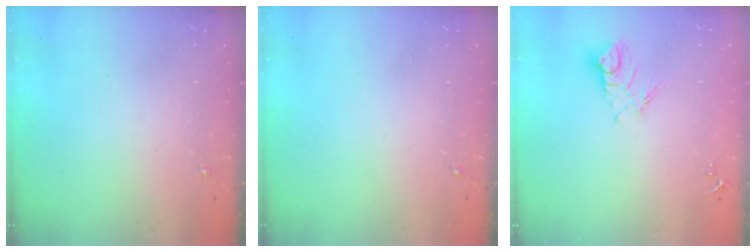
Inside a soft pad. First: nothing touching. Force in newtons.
{"total": 0.0}
{"total": 7.9, "press": 7.8, "slide": 0.8}